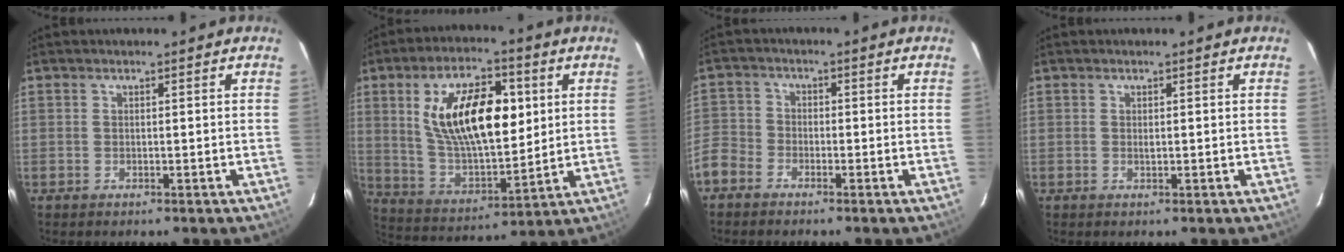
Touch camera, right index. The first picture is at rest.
{"total": 19.4, "force": [5.0, 9.0, 16.4], "torque": [-0.290, 0.012, 0.103]}
{"total": 6.7, "force": [-4.1, 4.9, 1.9], "torque": [-0.053, 0.012, -0.095]}
{"total": 0.6, "force": [0.1, 0.3, 0.5], "torque": [-0.009, 0.001, 0.002]}